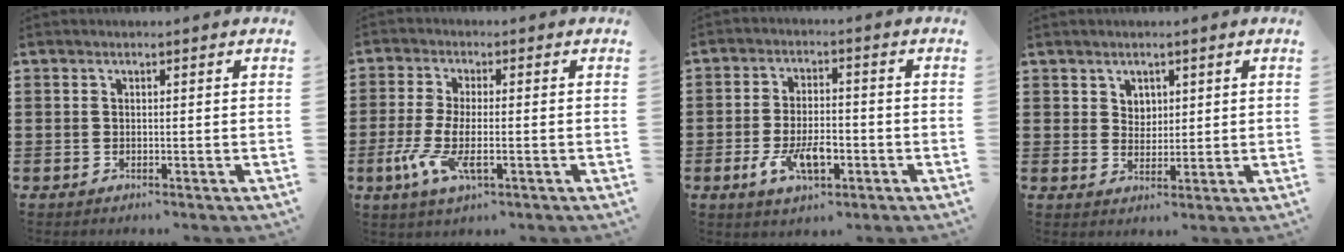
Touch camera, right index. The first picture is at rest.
{"total": 7.2, "force": [-1.9, 2.7, 6.4], "torque": [-0.148, -0.015, -0.038]}
{"total": 7.0, "force": [-2.7, 3.2, 5.6], "torque": [-0.116, 0.000, -0.049]}
{"total": 2.6, "force": [1.6, 2.0, 0.4], "torque": [-0.015, 0.009, 0.030]}